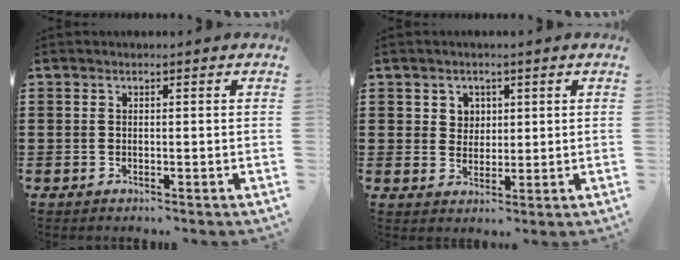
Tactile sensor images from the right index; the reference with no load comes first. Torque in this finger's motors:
{"motor_torque": [0.02, 0.00, 0.02, 0.03]}